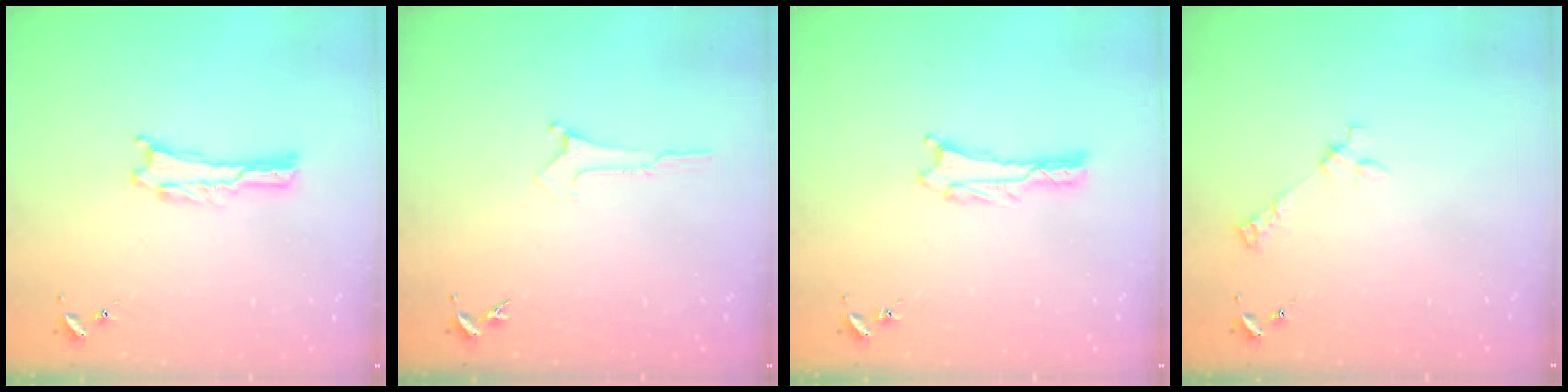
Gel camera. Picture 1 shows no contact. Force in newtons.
{"total": 0.0}
{"total": 0.6, "press": 0.6, "slide": 0.1}
{"total": 2.6, "press": 2.6, "slide": 0.3}